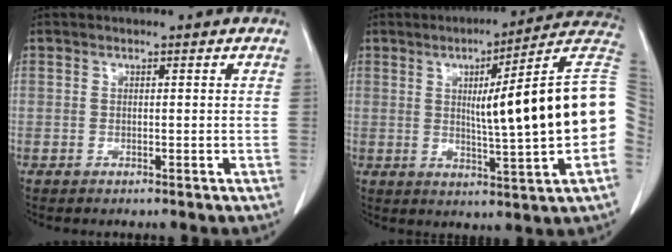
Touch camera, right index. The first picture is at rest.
{"total": 17.9, "force": [0.6, -0.4, 17.9], "torque": [-0.224, 0.017, 0.002]}